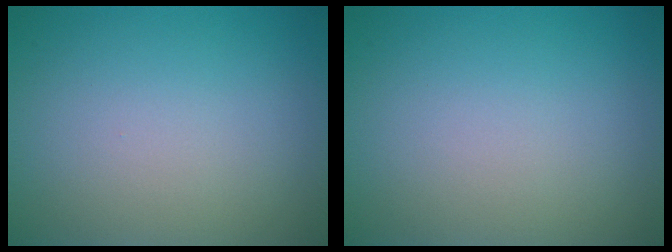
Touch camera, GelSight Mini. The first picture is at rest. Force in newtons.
{"total": 0.0}